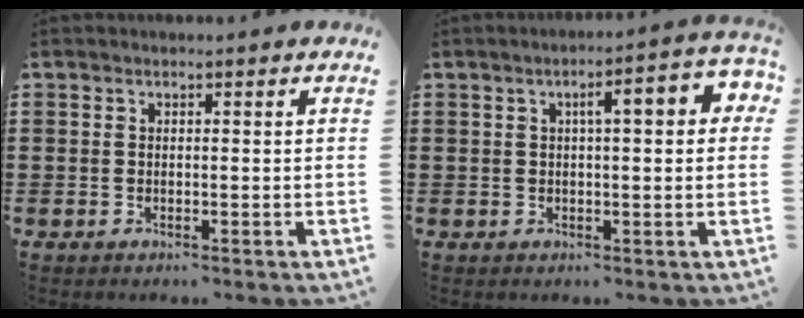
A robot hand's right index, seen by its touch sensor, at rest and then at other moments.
{"total": 5.5, "force": [1.1, 1.2, 5.2], "torque": [-0.075, 0.000, 0.010]}